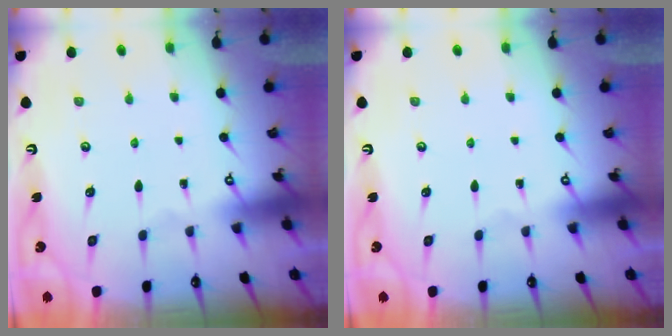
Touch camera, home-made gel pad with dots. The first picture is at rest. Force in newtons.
{"total": 0.0}